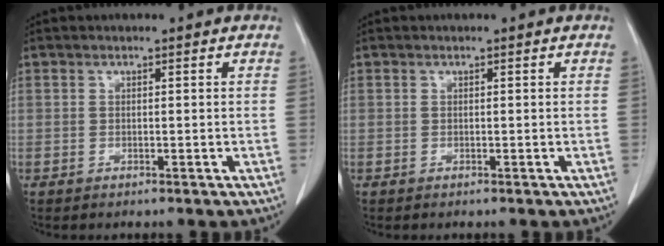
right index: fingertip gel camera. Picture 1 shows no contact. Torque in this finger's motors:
{"motor_torque": [0.00, 0.00, 0.00, 0.00]}